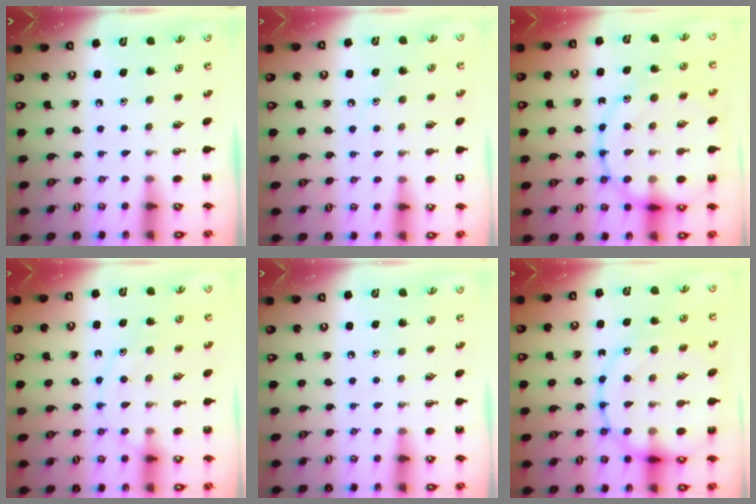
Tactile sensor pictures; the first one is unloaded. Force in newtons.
{"total": 6.5, "press": 6.4, "slide": 1.4}
{"total": 21.0, "press": 20.9, "slide": 1.4}
{"total": 12.8, "press": 12.7, "slide": 1.0}
{"total": 5.8, "press": 5.5, "slide": 1.9}
{"total": 21.0, "press": 20.9, "slide": 1.4}